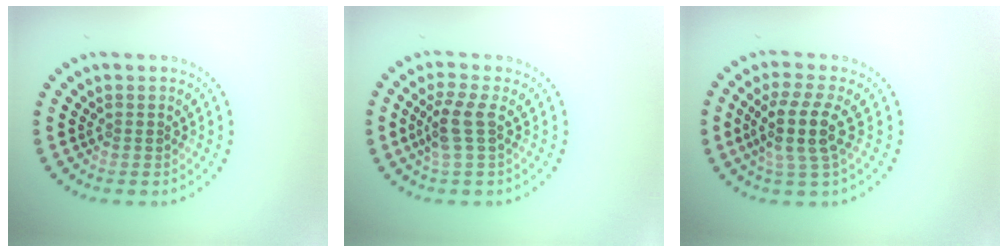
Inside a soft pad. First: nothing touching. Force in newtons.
{"total": 2.6, "press": 2.1, "slide": 1.5}
{"total": 3.7, "press": 3.0, "slide": 2.2}